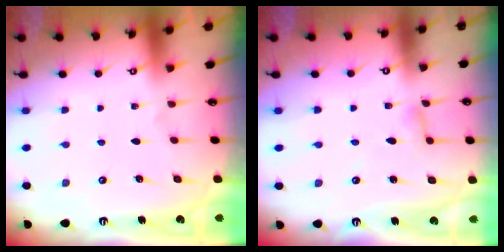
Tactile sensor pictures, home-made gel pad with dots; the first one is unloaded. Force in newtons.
{"total": 3.1, "press": 3.1, "slide": 0.3}